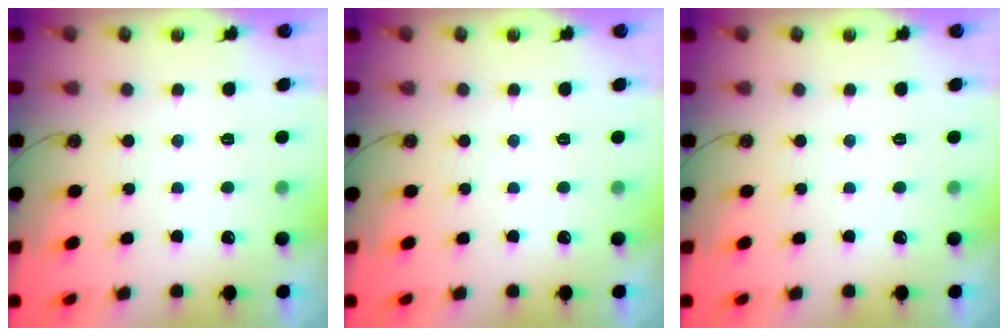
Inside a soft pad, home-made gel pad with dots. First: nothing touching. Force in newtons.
{"total": 0.0}
{"total": 0.0}